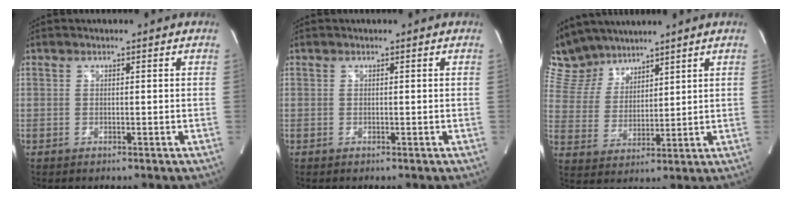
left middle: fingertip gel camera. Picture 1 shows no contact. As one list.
[{"total": 0.0}, {"total": 9.9, "force": [8.9, 4.0, 1.4], "torque": [-0.044, 0.018, 0.190]}]